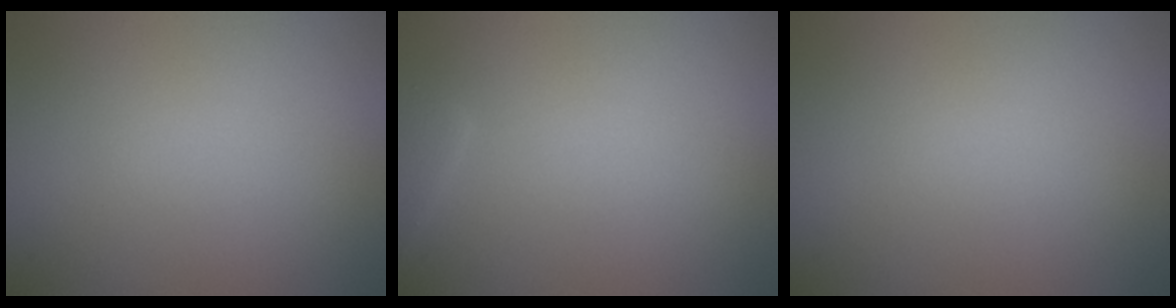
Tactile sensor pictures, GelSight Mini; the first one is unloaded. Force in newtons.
{"total": 0.9, "press": 0.9, "slide": 0.0}
{"total": 0.0}